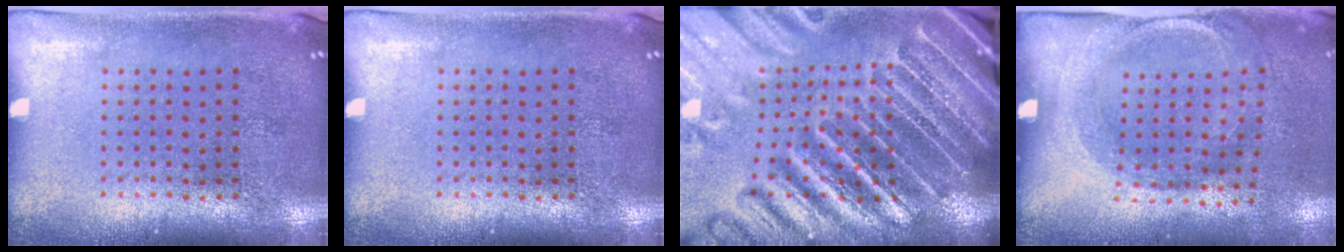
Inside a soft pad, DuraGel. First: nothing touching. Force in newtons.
{"total": 0.0}
{"total": 4.4, "press": 4.1, "slide": 1.5}
{"total": 1.7, "press": 1.3, "slide": 1.1}